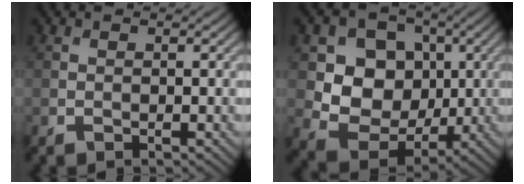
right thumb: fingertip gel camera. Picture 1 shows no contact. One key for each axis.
{"total": 9.7, "fx": 1.2, "fy": 8.3, "fz": 5.0, "tx": -0.109, "ty": -0.015, "tz": 0.011}